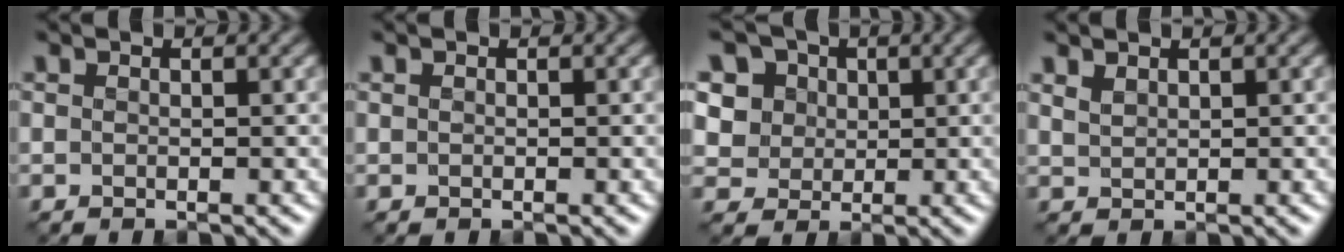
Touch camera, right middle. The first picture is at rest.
{"total": 0.0}
{"total": 8.0, "force": [3.8, 6.3, 3.0], "torque": [-0.070, 0.014, 0.054]}
{"total": 1.2, "force": [1.0, 0.4, 0.4], "torque": [-0.016, 0.000, 0.025]}